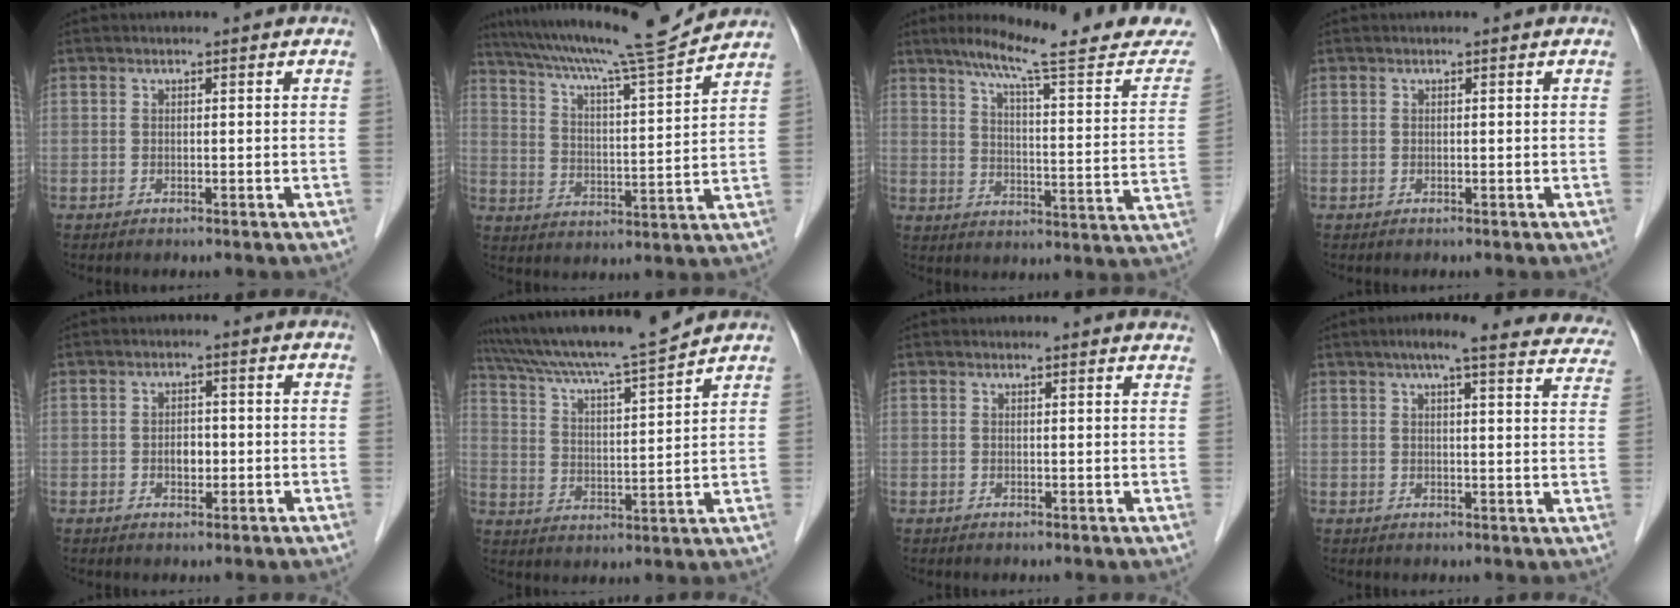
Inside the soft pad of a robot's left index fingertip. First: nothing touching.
{"total": 15.5, "force": [14.1, -1.2, 6.3], "torque": [-0.116, -0.014, 0.215]}
{"total": 20.1, "force": [16.9, 1.4, 10.8], "torque": [-0.144, -0.030, 0.213]}
{"total": 0.0}
{"total": 2.3, "force": [-0.5, 1.4, 1.7], "torque": [-0.027, 0.003, -0.007]}
{"total": 14.8, "force": [13.4, -1.2, 6.1], "torque": [-0.114, -0.001, 0.221]}
{"total": 4.2, "force": [4.1, 0.1, 0.7], "torque": [-0.012, 0.000, 0.028]}
{"total": 19.1, "force": [16.8, 3.0, 8.7], "torque": [-0.103, 0.001, 0.184]}